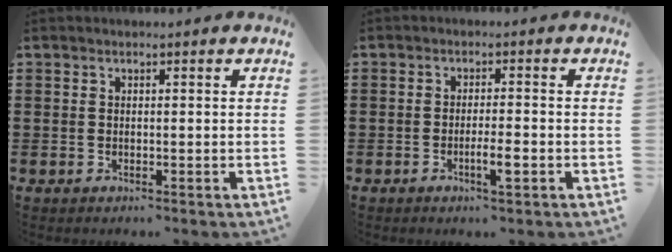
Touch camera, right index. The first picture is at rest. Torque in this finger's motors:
{"motor_torque": [0.81, -0.07, 0.17, 0.07]}